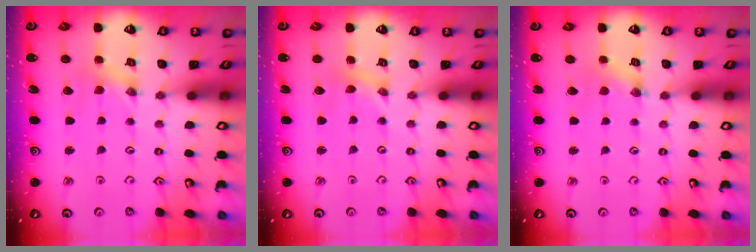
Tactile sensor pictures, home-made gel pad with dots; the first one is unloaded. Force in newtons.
{"total": 0.5, "press": 0.5, "slide": 0.0}
{"total": 0.7, "press": 0.7, "slide": 0.2}